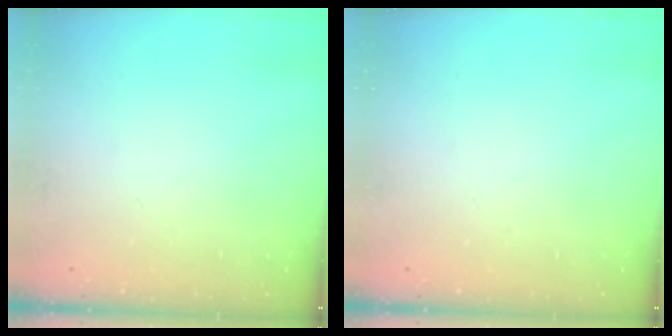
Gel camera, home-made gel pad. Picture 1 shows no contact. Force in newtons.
{"total": 0.0}